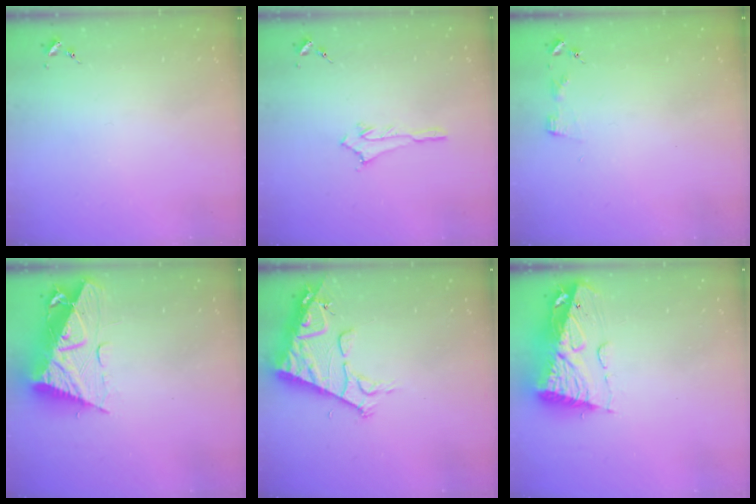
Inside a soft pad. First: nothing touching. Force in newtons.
{"total": 2.9, "press": 2.9, "slide": 0.2}
{"total": 2.9, "press": 2.9, "slide": 0.3}
{"total": 16.6, "press": 16.5, "slide": 1.5}
{"total": 13.9, "press": 13.8, "slide": 1.7}
{"total": 12.6, "press": 12.5, "slide": 1.4}